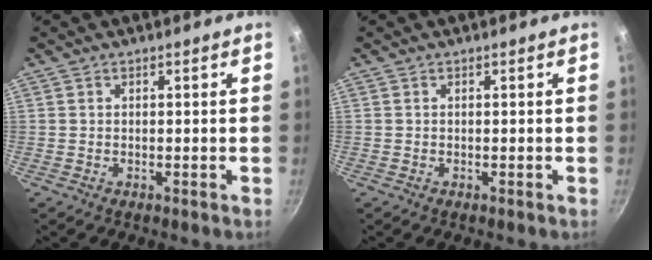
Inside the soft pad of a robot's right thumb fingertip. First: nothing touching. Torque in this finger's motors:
{"motor_torque": [0.15, 0.07, 0.16, 0.33, 0.01]}